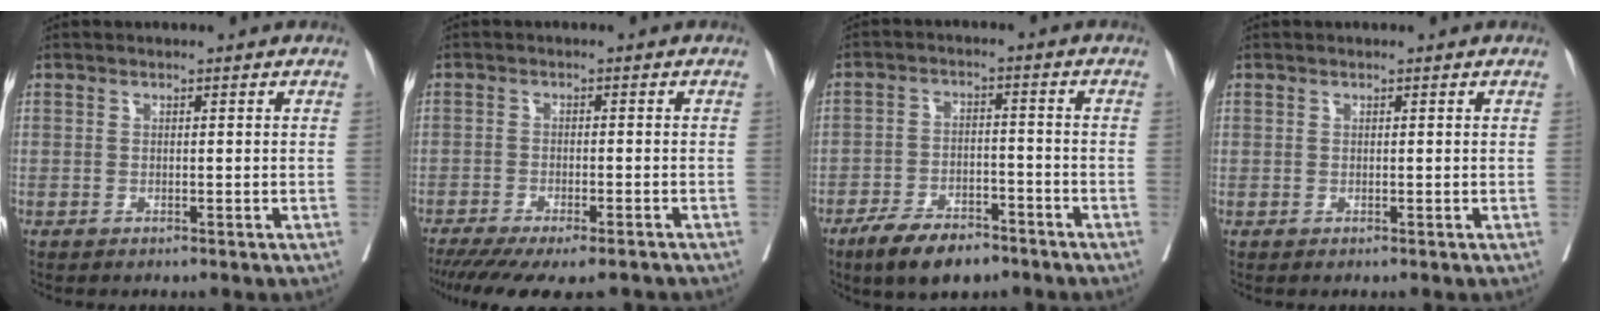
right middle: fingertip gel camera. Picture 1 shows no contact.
{"total": 14.1, "force": [-11.8, 3.0, 7.2], "torque": [-0.136, -0.030, -0.167]}
{"total": 8.7, "force": [-6.5, 3.2, 4.7], "torque": [-0.086, -0.007, -0.112]}
{"total": 0.0}